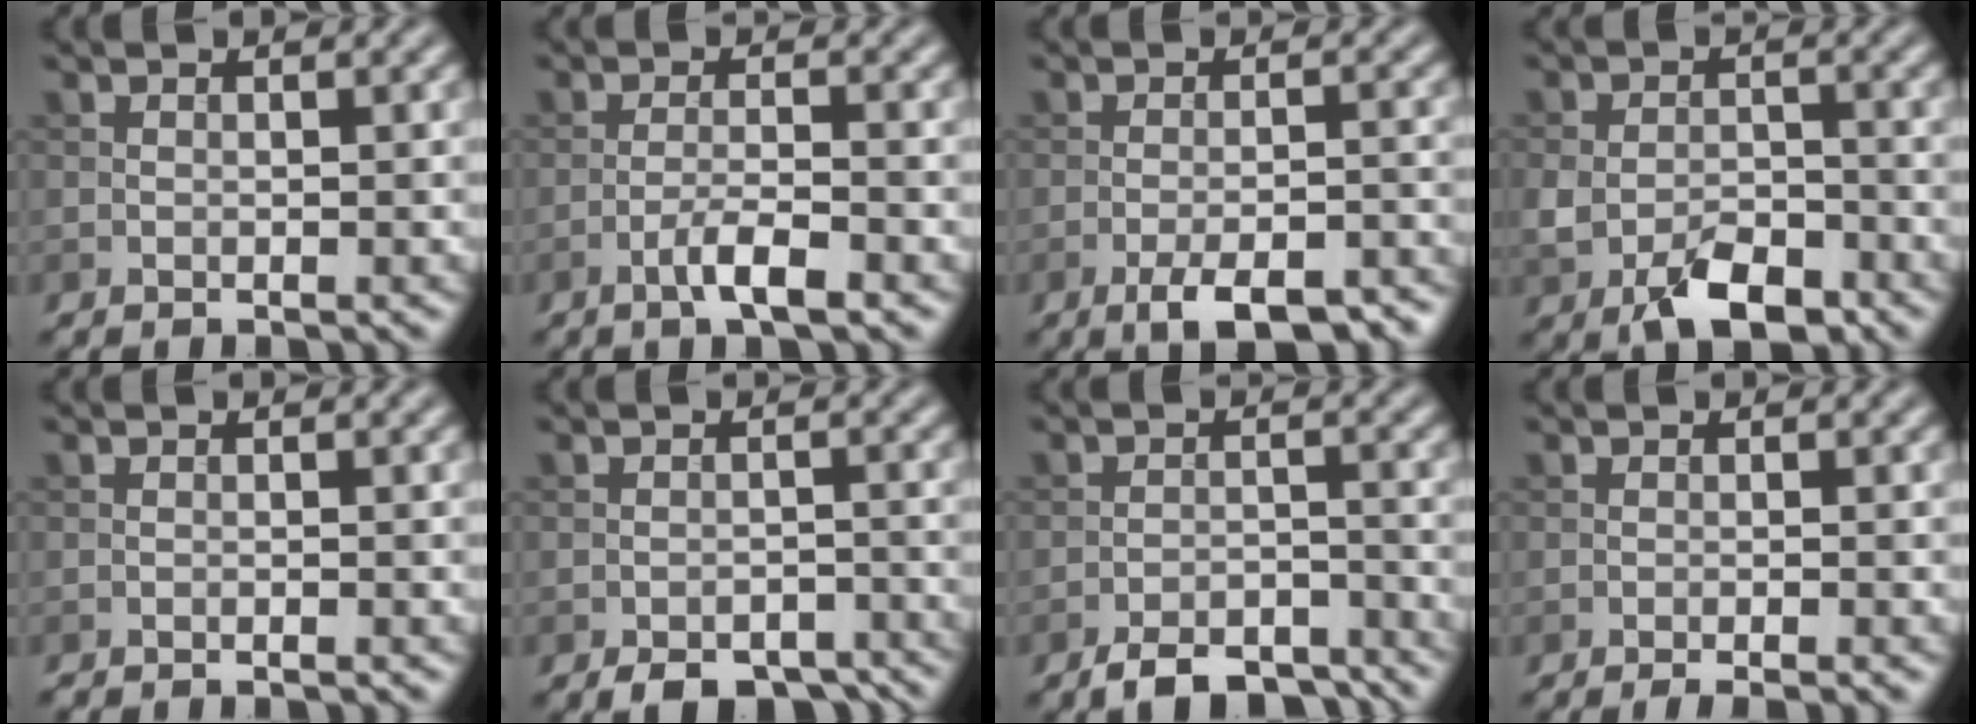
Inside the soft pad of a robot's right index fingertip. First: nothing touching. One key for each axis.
{"total": 2.8, "fx": -1.6, "fy": 0.4, "fz": 2.3, "tx": -0.043, "ty": 0.007, "tz": -0.035}
{"total": 6.2, "fx": -4.2, "fy": 1.8, "fz": 4.2, "tx": -0.069, "ty": -0.003, "tz": -0.061}
{"total": 5.9, "fx": -3.0, "fy": 3.4, "fz": 3.8, "tx": -0.070, "ty": -0.008, "tz": -0.059}
{"total": 0.7, "fx": -0.7, "fy": 0.0, "fz": 0.2, "tx": 0.000, "ty": -0.001, "tz": -0.014}
{"total": 4.5, "fx": -3.6, "fy": 1.9, "fz": 2.0, "tx": -0.023, "ty": -0.005, "tz": -0.053}
{"total": 5.6, "fx": -4.7, "fy": 2.0, "fz": 2.4, "tx": -0.031, "ty": -0.004, "tz": -0.081}
{"total": 1.9, "fx": -1.1, "fy": 0.3, "fz": 1.5, "tx": -0.017, "ty": 0.001, "tz": -0.021}